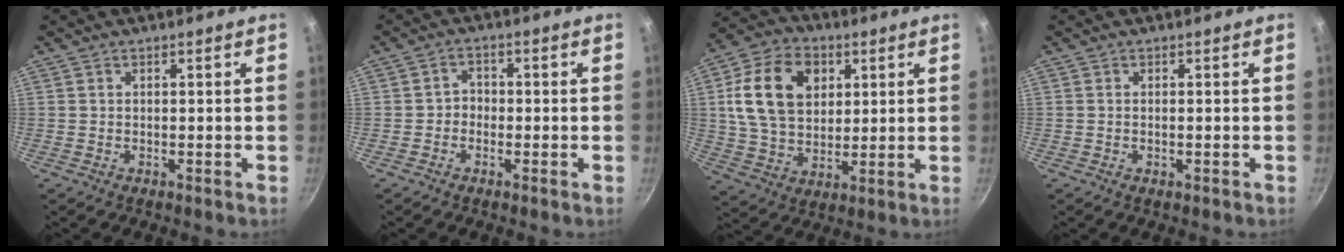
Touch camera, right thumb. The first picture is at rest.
{"total": 2.6, "force": [-0.8, 2.2, 1.1], "torque": [0.001, 0.015, -0.019]}
{"total": 16.7, "force": [4.4, 12.0, 10.8], "torque": [-0.179, -0.001, 0.074]}
{"total": 0.6, "force": [-0.2, 0.2, 0.5], "torque": [-0.010, 0.001, -0.003]}